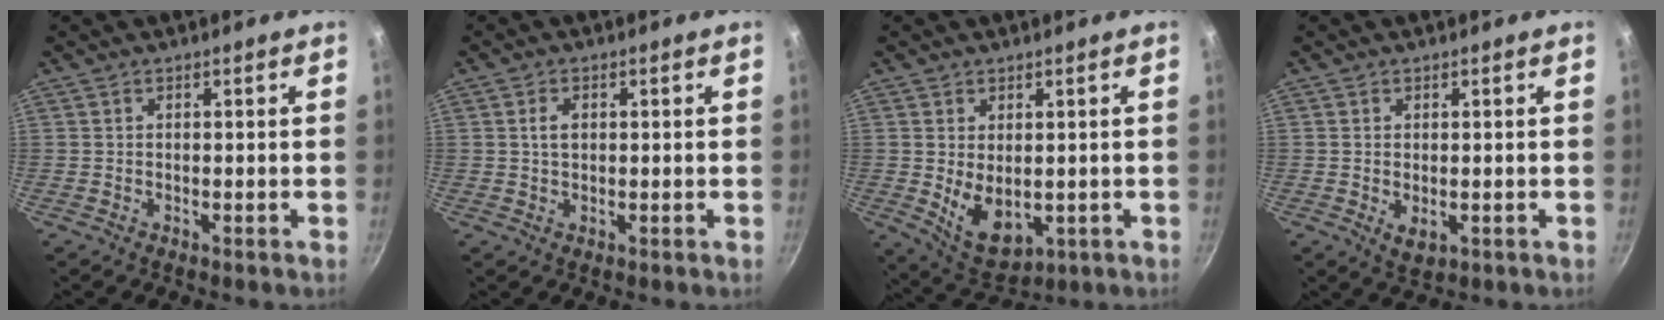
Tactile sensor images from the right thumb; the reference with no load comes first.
{"total": 2.6, "force": [0.5, 1.7, 1.9], "torque": [-0.028, 0.001, 0.009]}
{"total": 8.4, "force": [-0.2, 5.4, 6.5], "torque": [-0.092, -0.021, 0.021]}
{"total": 3.2, "force": [-0.5, 1.9, 2.5], "torque": [-0.041, -0.012, -0.004]}